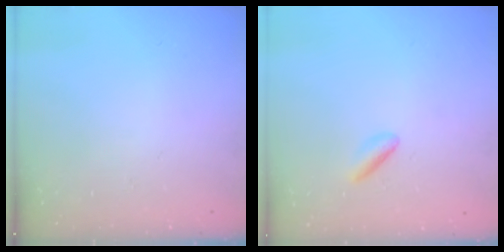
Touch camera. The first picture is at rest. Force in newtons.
{"total": 1.5, "press": 1.3, "slide": 0.8}